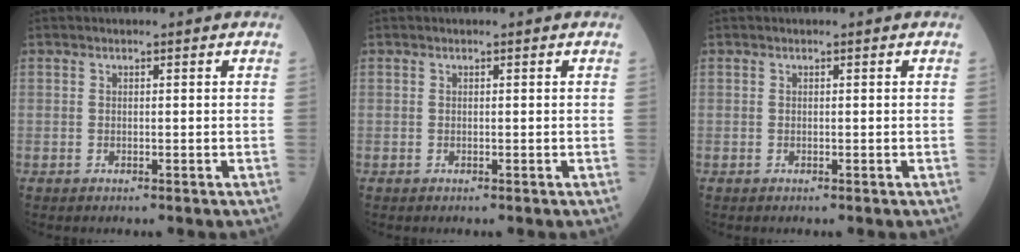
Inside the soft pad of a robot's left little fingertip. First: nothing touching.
{"total": 0.0}
{"total": 0.0}